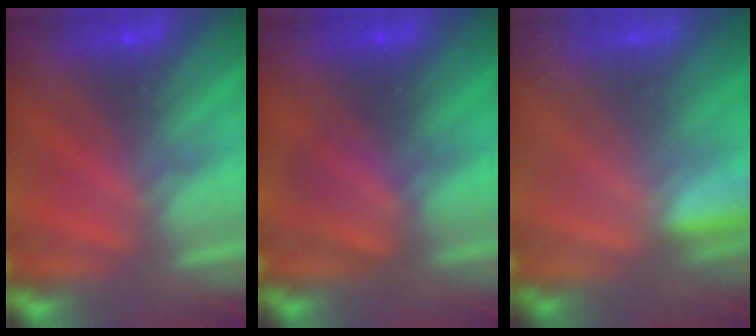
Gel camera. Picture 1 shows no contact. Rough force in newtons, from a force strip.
{"total": 2.5}
{"total": 2.9}